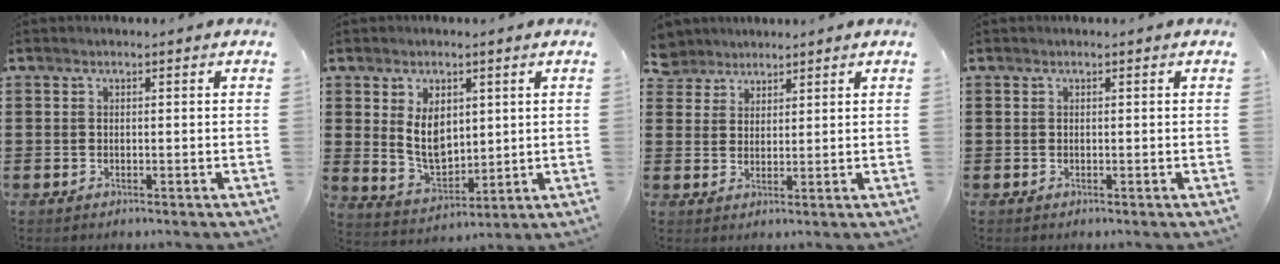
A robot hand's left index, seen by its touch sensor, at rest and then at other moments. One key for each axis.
{"total": 6.7, "fx": 2.2, "fy": 4.4, "fz": 4.5, "tx": -0.080, "ty": 0.001, "tz": 0.039}
{"total": 3.8, "fx": 3.2, "fy": 2.0, "fz": -0.1, "tx": -0.016, "ty": 0.001, "tz": 0.062}
{"total": 0.0}